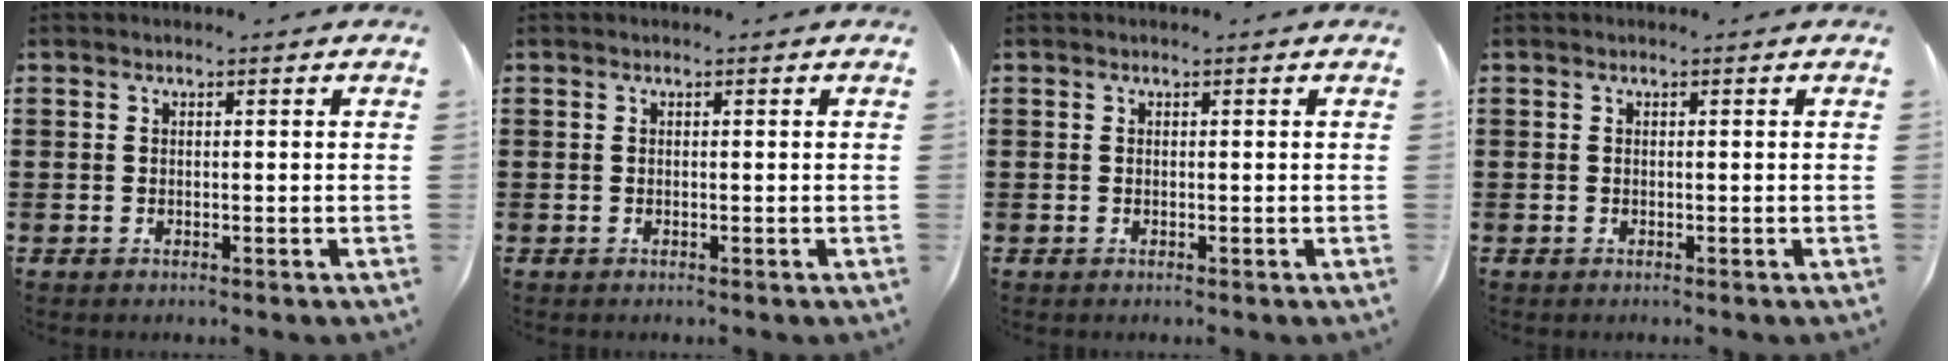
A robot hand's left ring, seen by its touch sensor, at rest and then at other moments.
{"total": 0.0}
{"total": 0.0}
{"total": 0.0}